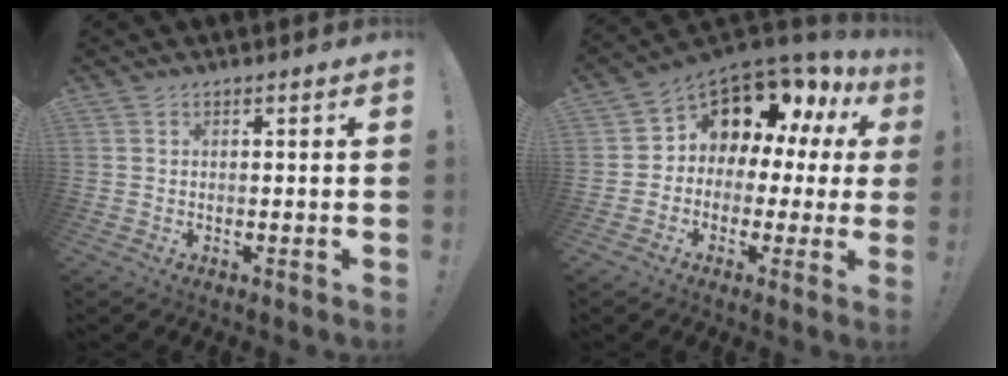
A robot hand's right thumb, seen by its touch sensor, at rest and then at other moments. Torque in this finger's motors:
{"motor_torque": [0.59, 0.59, 0.28, 0.20, 0.16]}